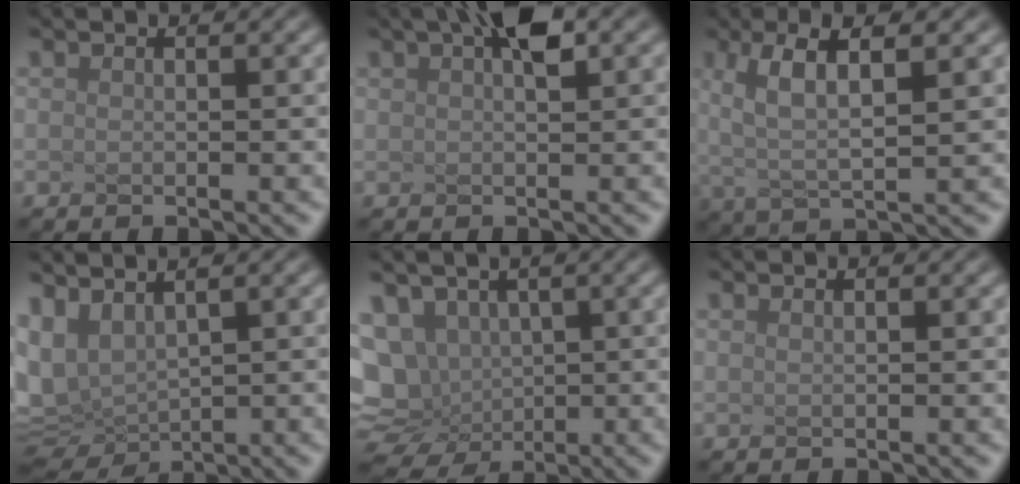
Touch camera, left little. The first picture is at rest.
{"total": 2.1, "force": [0.8, -0.3, 1.9], "torque": [-0.050, 0.008, 0.043]}
{"total": 4.1, "force": [0.9, 0.5, 3.9], "torque": [-0.113, 0.001, 0.053]}
{"total": 5.2, "force": [0.6, 2.8, 4.4], "torque": [-0.127, -0.002, 0.078]}
{"total": 7.6, "force": [-0.6, 6.5, 3.9], "torque": [-0.111, 0.002, 0.047]}
{"total": 0.6, "force": [0.3, 0.3, 0.5], "torque": [-0.002, 0.010, -0.001]}